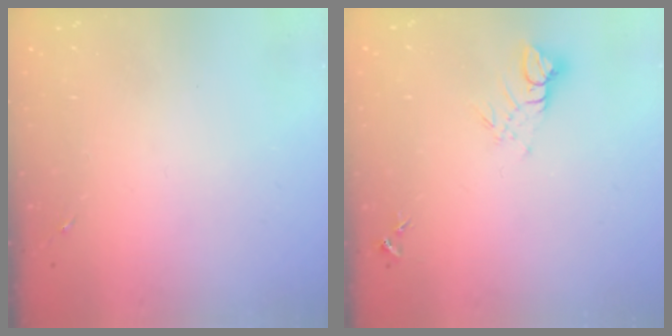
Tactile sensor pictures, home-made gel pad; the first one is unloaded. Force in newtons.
{"total": 6.6, "press": 6.6, "slide": 0.5}